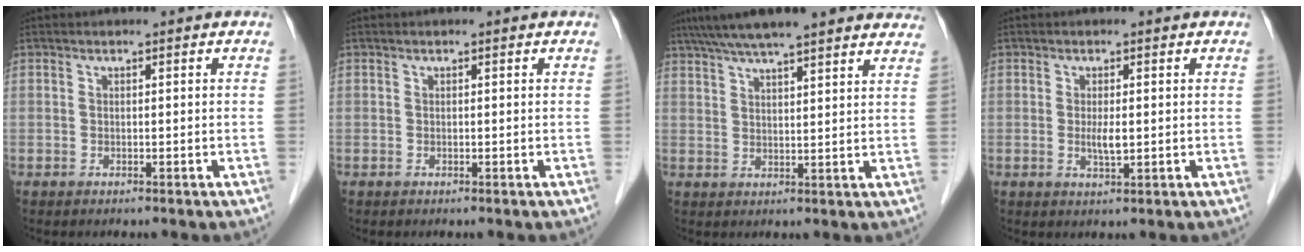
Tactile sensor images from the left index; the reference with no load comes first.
{"total": 0.0}
{"total": 20.4, "force": [17.3, 2.7, 10.4], "torque": [-0.166, 0.051, 0.230]}
{"total": 2.3, "force": [0.0, 0.5, 2.2], "torque": [-0.046, -0.004, 0.002]}